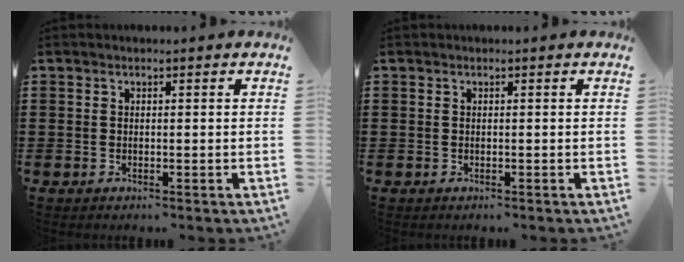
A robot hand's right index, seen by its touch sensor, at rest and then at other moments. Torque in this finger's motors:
{"motor_torque": [-0.02, 0.02, 0.00, -0.01]}